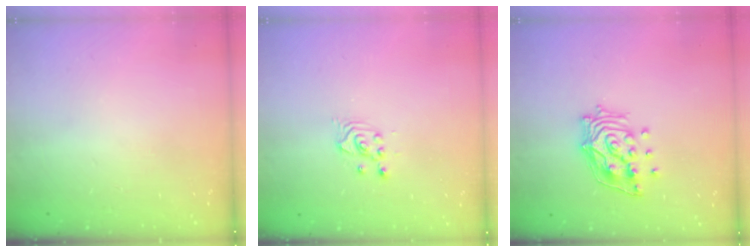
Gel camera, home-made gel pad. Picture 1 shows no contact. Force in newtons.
{"total": 2.5, "press": 2.5, "slide": 0.3}
{"total": 13.9, "press": 13.8, "slide": 1.8}